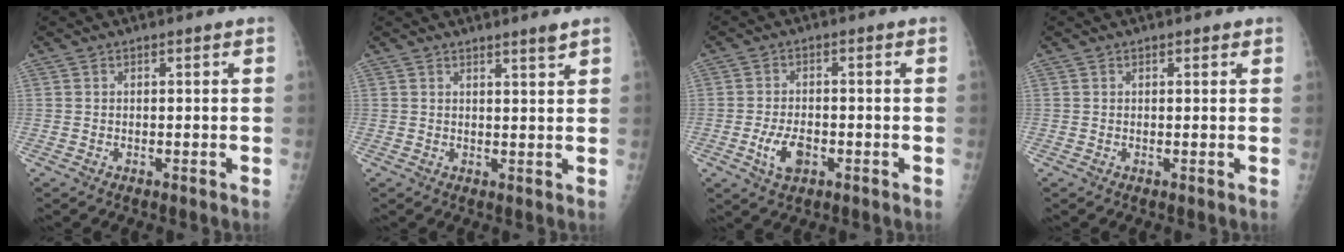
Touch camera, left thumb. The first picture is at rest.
{"total": 2.2, "force": [1.8, -0.1, 1.3], "torque": [-0.016, -0.017, 0.029]}
{"total": 5.4, "force": [-2.0, 3.1, 4.0], "torque": [-0.073, 0.007, -0.033]}
{"total": 0.8, "force": [0.6, 0.4, 0.4], "torque": [0.001, -0.002, 0.004]}